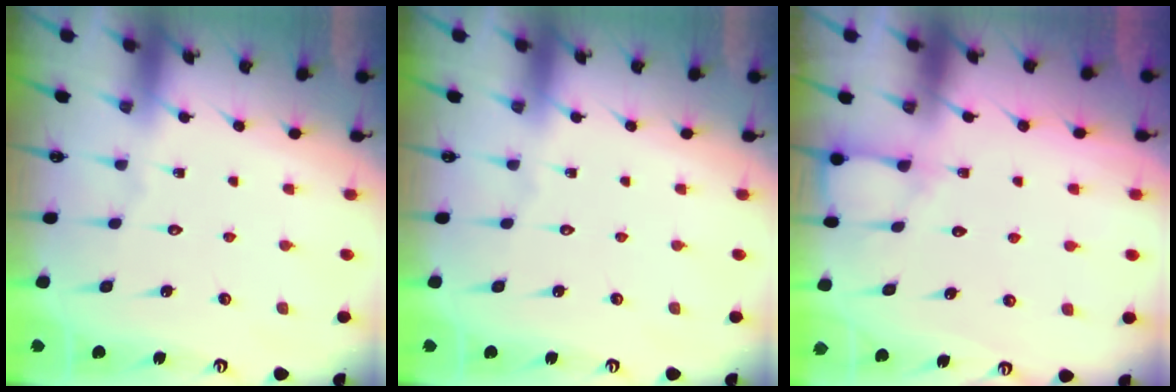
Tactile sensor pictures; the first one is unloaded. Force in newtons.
{"total": 0.0}
{"total": 7.4, "press": 7.4, "slide": 0.5}